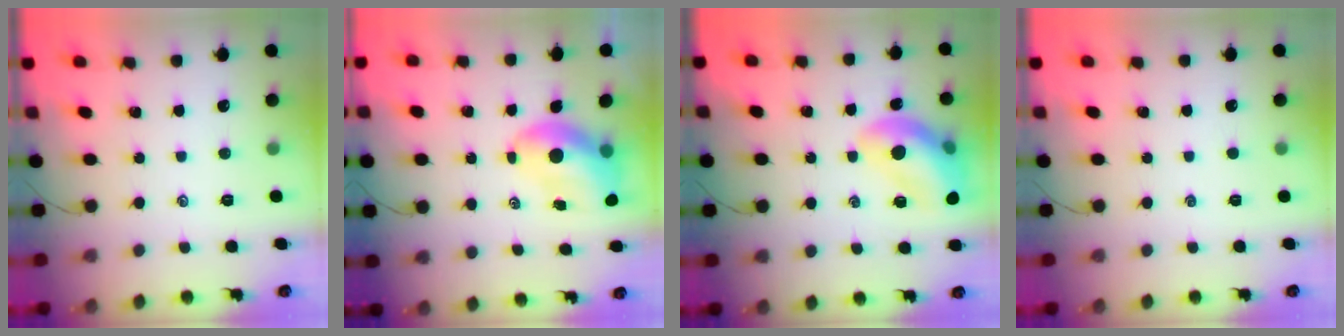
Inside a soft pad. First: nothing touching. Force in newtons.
{"total": 7.8, "press": 7.7, "slide": 1.6}
{"total": 16.6, "press": 16.4, "slide": 2.3}
{"total": 0.0}